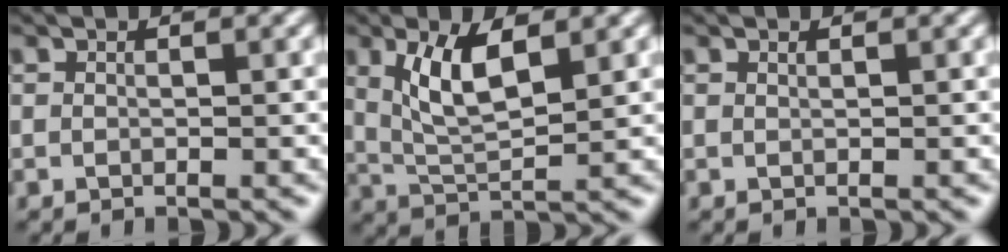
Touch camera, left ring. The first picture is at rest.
{"total": 5.0, "force": [1.8, 1.8, 4.3], "torque": [-0.093, -0.002, 0.035]}
{"total": 0.0}